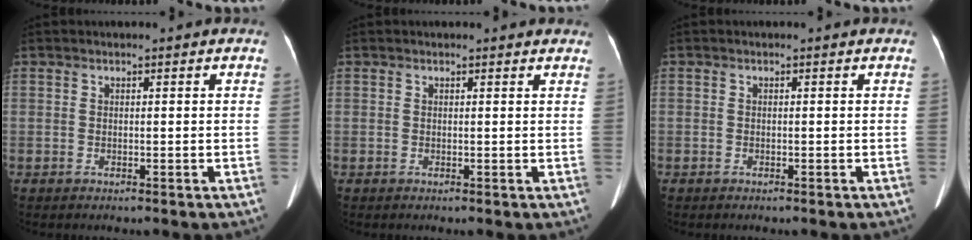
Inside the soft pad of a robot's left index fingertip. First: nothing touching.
{"total": 2.7, "force": [2.6, 0.6, 0.6], "torque": [-0.013, 0.004, 0.018]}
{"total": 0.6, "force": [-0.4, 0.5, -0.1], "torque": [0.005, 0.007, -0.009]}